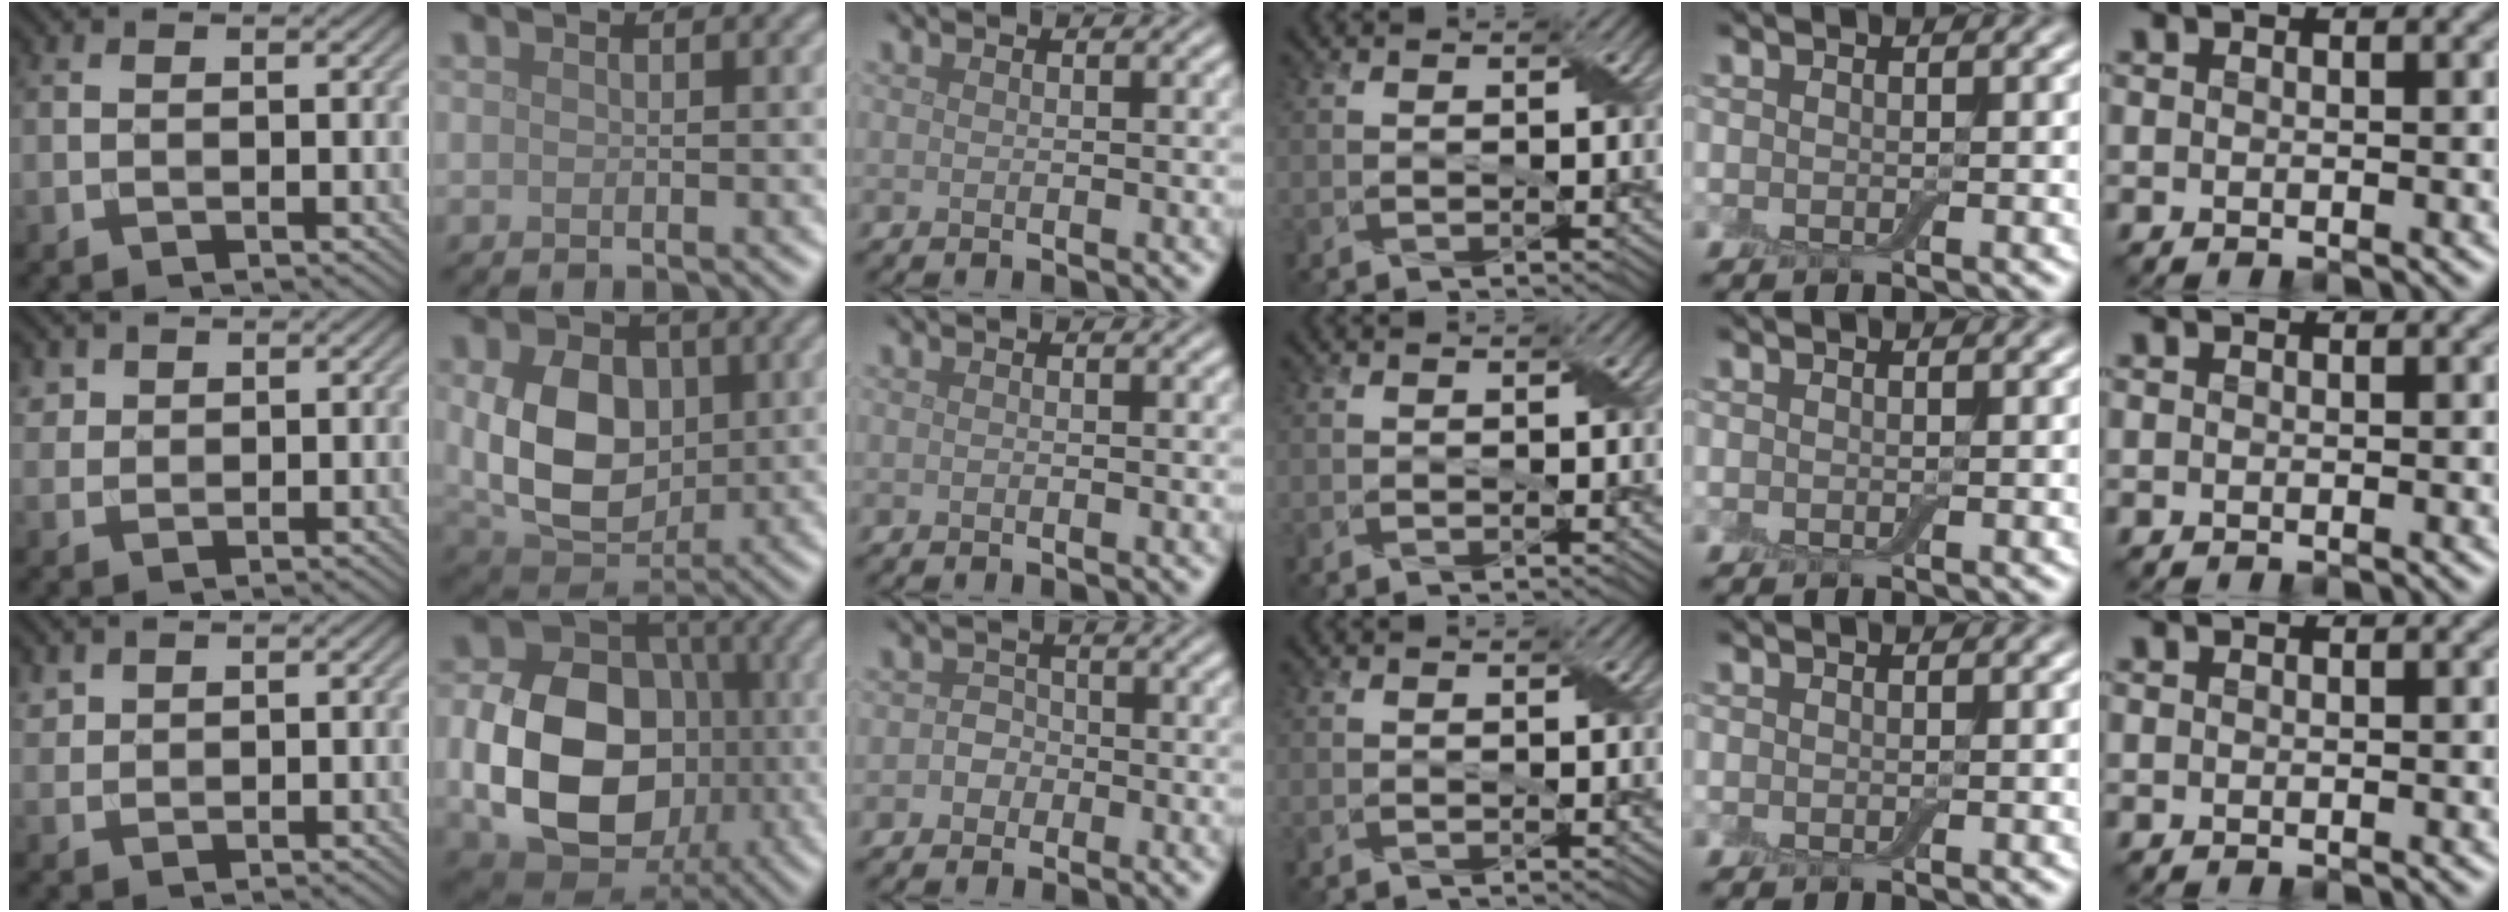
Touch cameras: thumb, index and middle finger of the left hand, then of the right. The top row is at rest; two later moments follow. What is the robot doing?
{"motion": "fold", "object": "aluminum foil"}